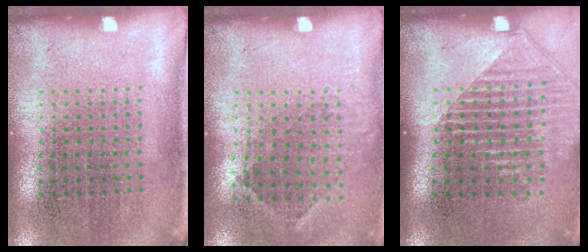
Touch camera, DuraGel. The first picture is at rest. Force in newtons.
{"total": 0.9, "press": 0.6, "slide": 0.6}
{"total": 1.6, "press": 1.4, "slide": 0.7}